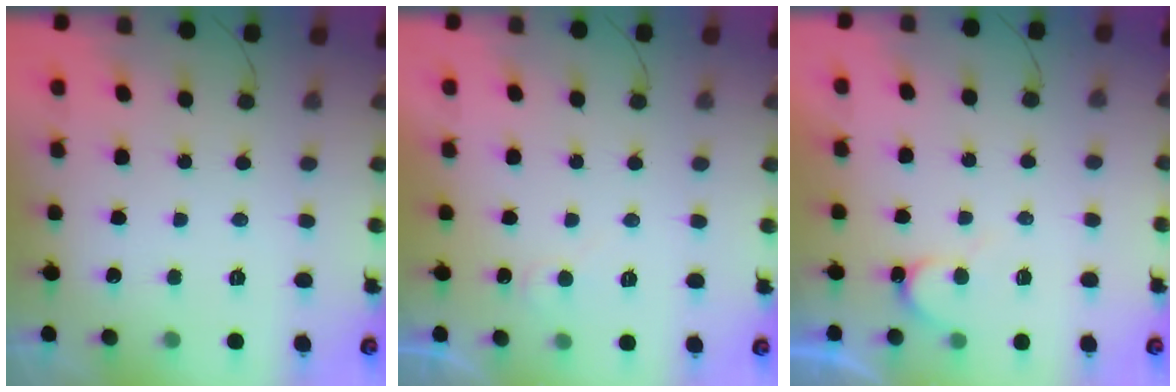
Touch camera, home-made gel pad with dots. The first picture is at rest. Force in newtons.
{"total": 4.5, "press": 4.4, "slide": 0.5}
{"total": 5.7, "press": 5.7, "slide": 0.6}